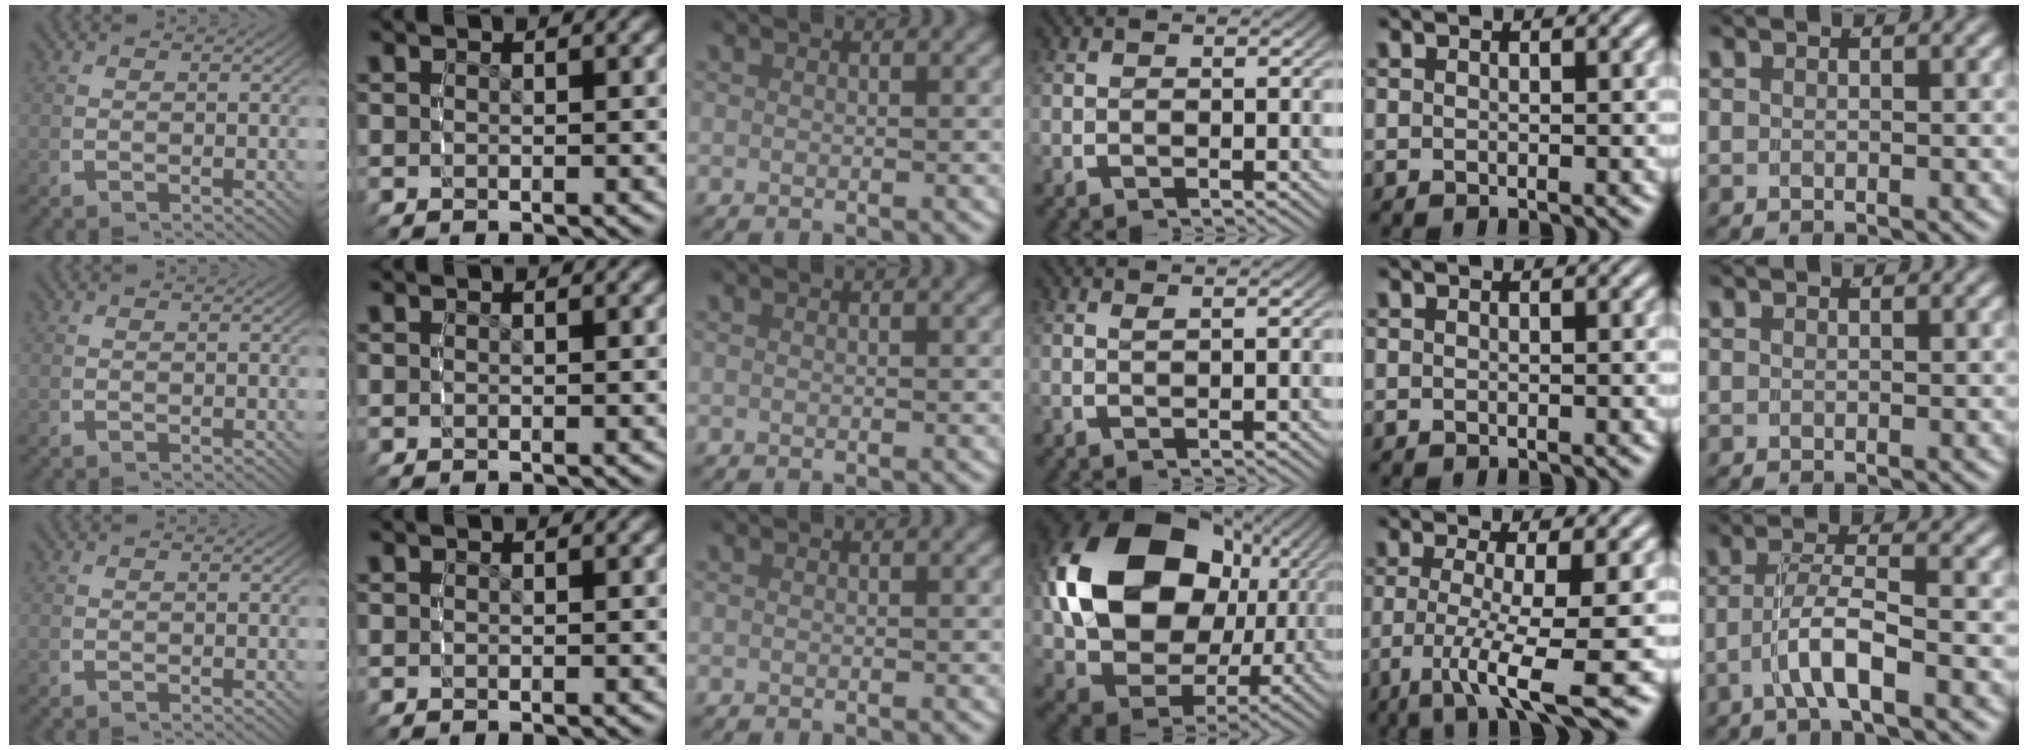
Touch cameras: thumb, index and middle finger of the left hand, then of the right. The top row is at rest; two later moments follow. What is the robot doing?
{"motion": "grasp_and_lifting", "object": "bowl"}